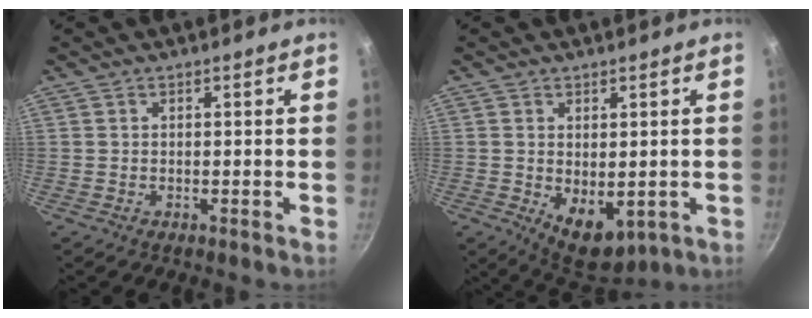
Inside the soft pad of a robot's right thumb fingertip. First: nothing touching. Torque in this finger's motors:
{"motor_torque": [-0.55, 0.82, 0.40, 0.44, 0.05]}